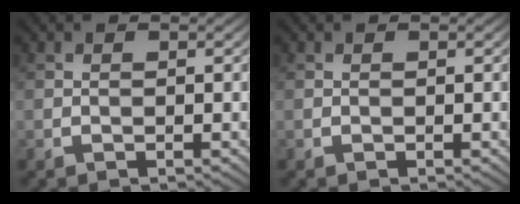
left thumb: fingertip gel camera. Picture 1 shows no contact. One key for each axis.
{"total": 0.0}